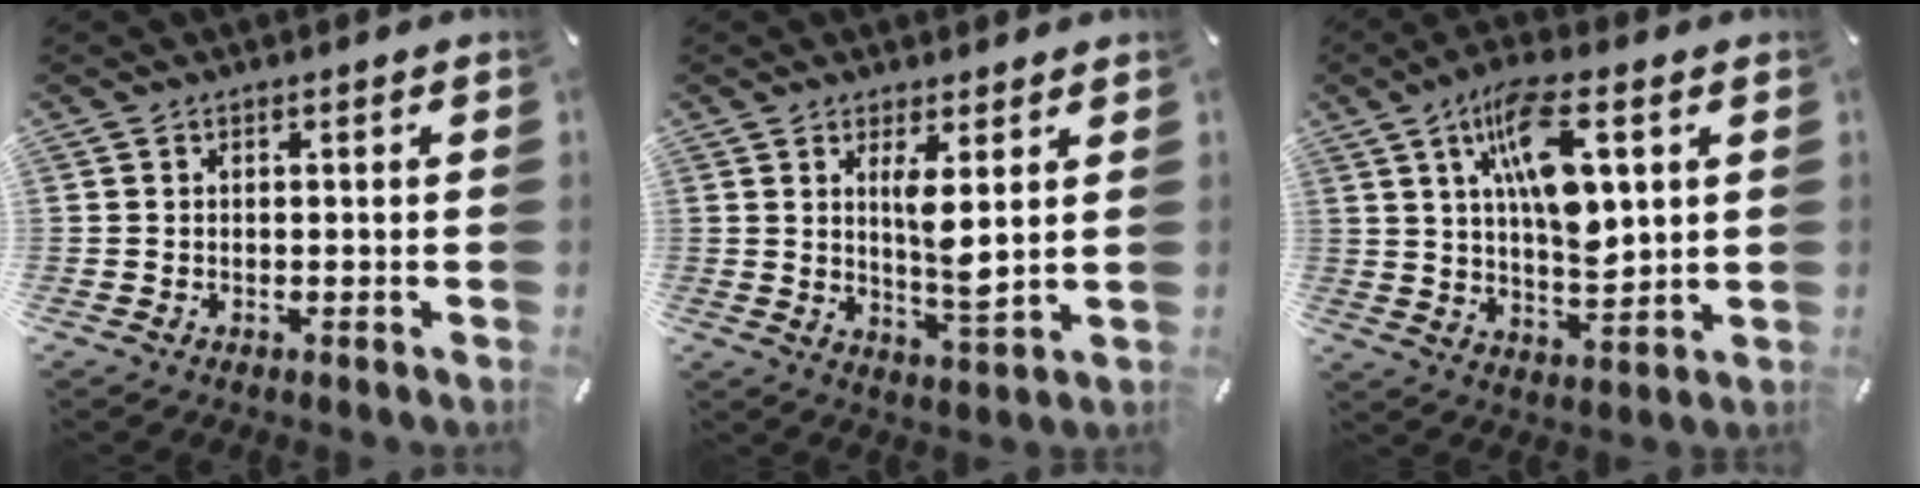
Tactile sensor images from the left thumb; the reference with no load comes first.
{"total": 7.0, "force": [2.5, 1.9, 6.3], "torque": [-0.118, -0.026, 0.035]}
{"total": 14.7, "force": [5.7, 5.7, 12.3], "torque": [-0.223, -0.010, 0.091]}